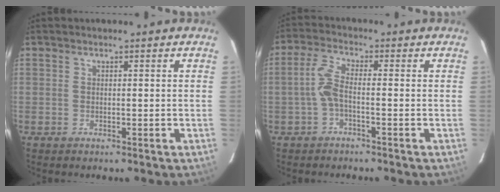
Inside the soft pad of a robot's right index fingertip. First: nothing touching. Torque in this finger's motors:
{"motor_torque": [0.29, 0.03, 0.26, 0.08]}